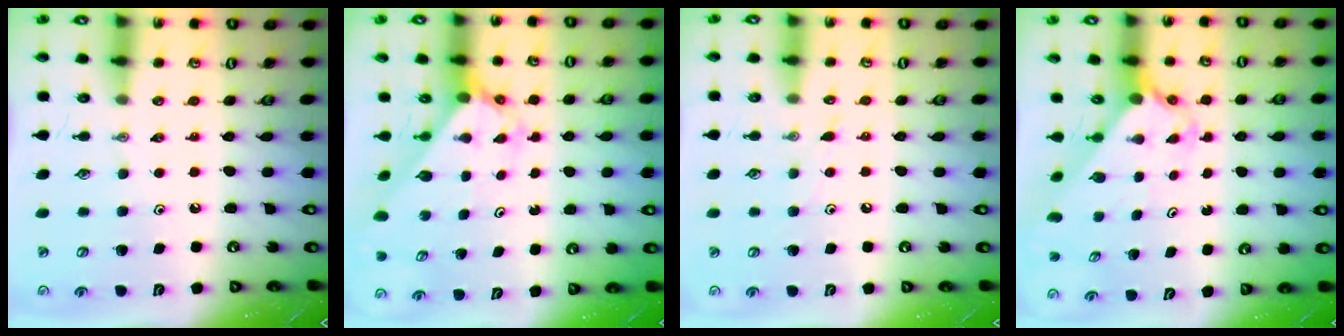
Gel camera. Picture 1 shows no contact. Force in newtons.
{"total": 2.2, "press": 2.2, "slide": 0.2}
{"total": 4.8, "press": 4.8, "slide": 0.6}
{"total": 2.3, "press": 2.3, "slide": 0.2}